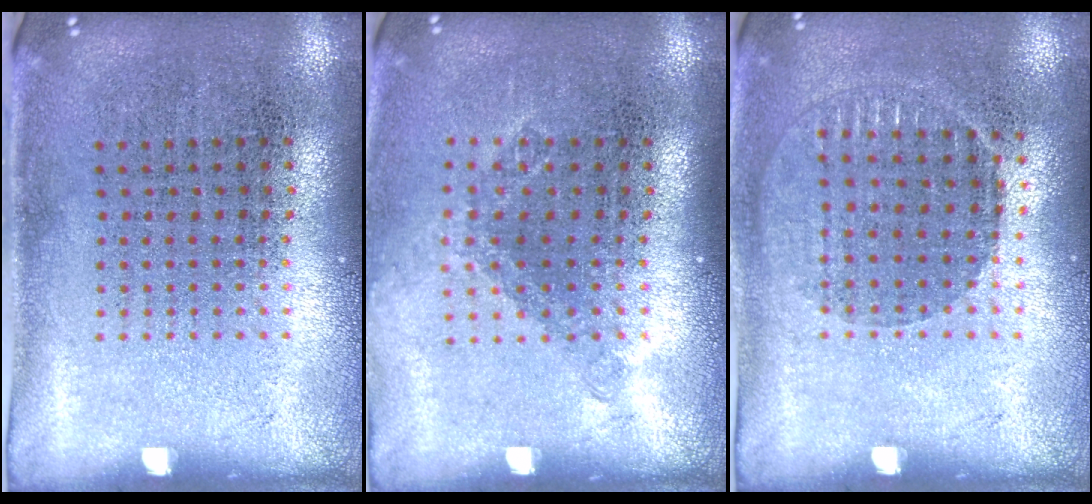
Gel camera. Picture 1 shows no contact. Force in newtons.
{"total": 1.2, "press": 0.9, "slide": 0.7}
{"total": 0.8, "press": 0.8, "slide": 0.2}